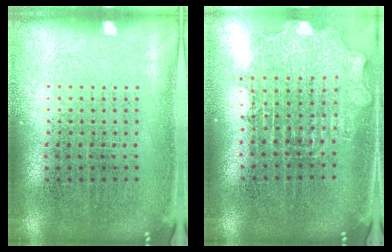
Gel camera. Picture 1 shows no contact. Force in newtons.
{"total": 1.6, "press": 1.3, "slide": 0.8}